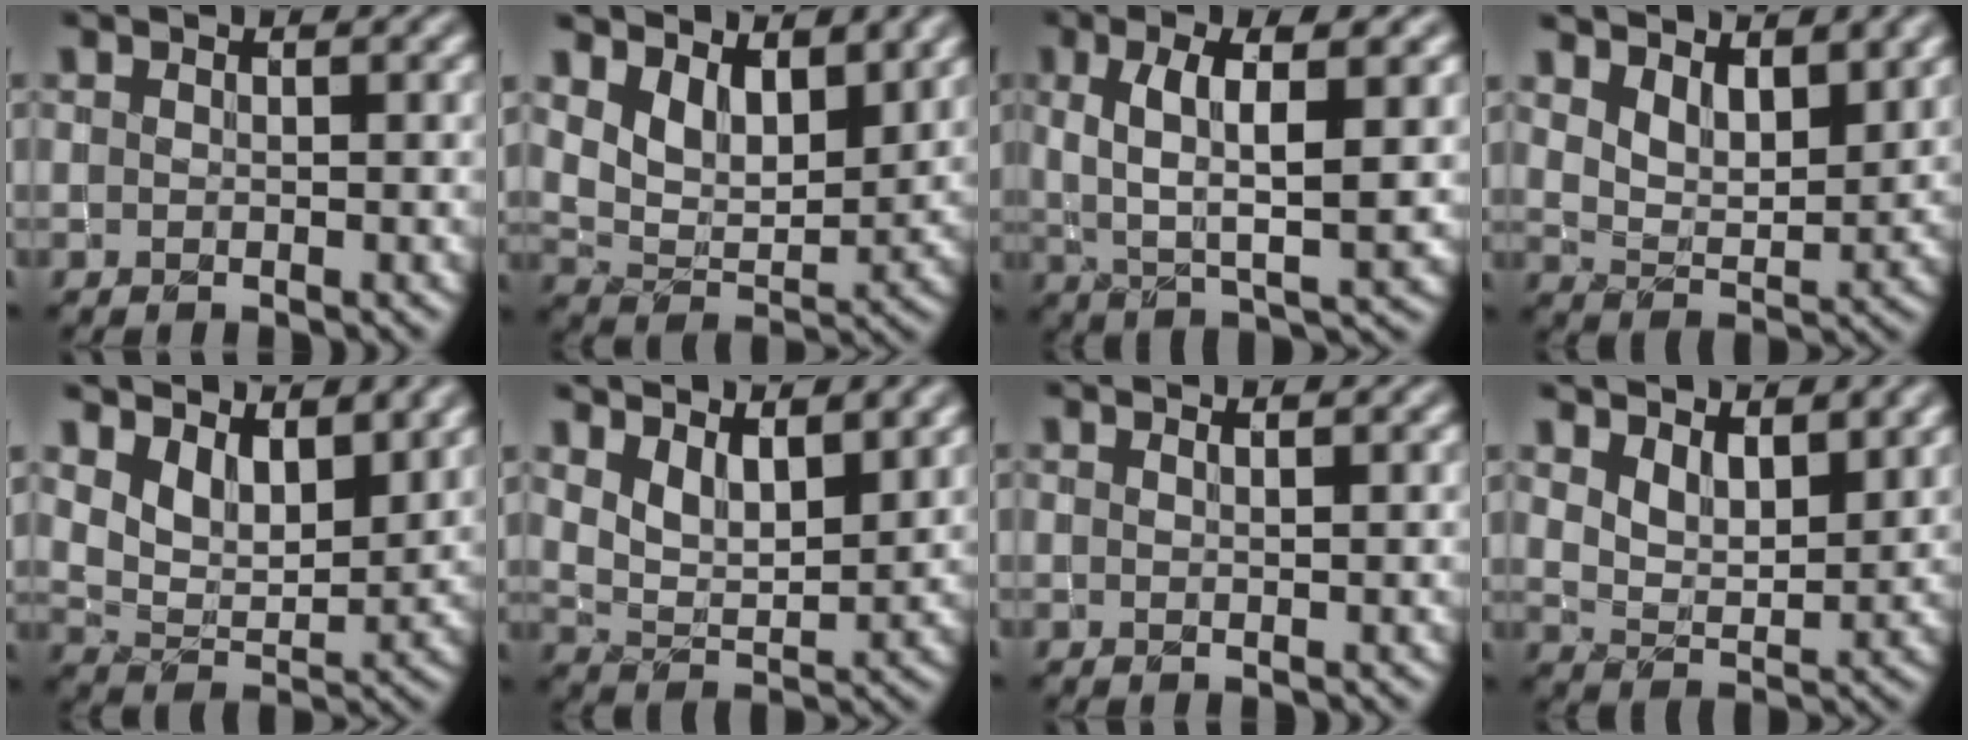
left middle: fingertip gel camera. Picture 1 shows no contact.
{"total": 5.1, "force": [3.4, 2.6, 2.8], "torque": [-0.061, -0.014, 0.056]}
{"total": 6.5, "force": [1.7, 1.9, 6.0], "torque": [-0.110, 0.000, 0.030]}
{"total": 5.3, "force": [4.1, 2.1, 2.7], "torque": [-0.047, -0.001, 0.059]}
{"total": 4.8, "force": [3.5, 2.2, 2.4], "torque": [-0.055, -0.010, 0.058]}
{"total": 4.6, "force": [3.2, 1.8, 2.8], "torque": [-0.051, -0.004, 0.057]}
{"total": 0.8, "force": [0.5, 0.2, 0.6], "torque": [-0.006, 0.003, 0.007]}
{"total": 4.0, "force": [2.9, 1.7, 2.1], "torque": [-0.042, -0.005, 0.053]}